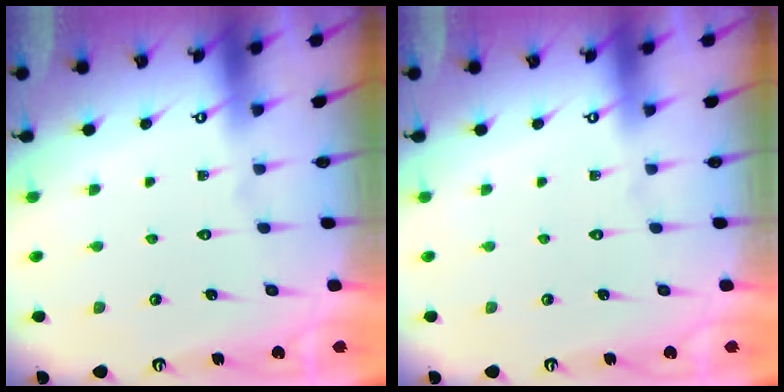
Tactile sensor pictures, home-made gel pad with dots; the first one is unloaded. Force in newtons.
{"total": 0.0}